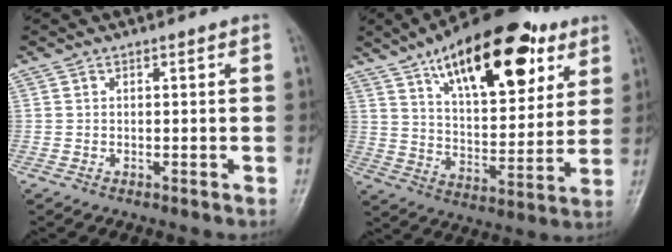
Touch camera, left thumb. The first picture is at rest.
{"total": 24.7, "force": [13.0, 10.8, 18.1], "torque": [-0.242, -0.033, 0.209]}